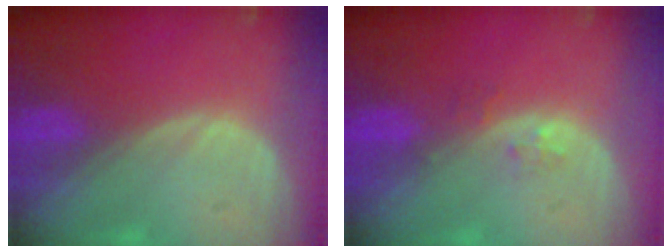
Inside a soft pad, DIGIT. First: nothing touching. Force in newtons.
{"total": 1.6, "press": 1.6, "slide": 0.1}